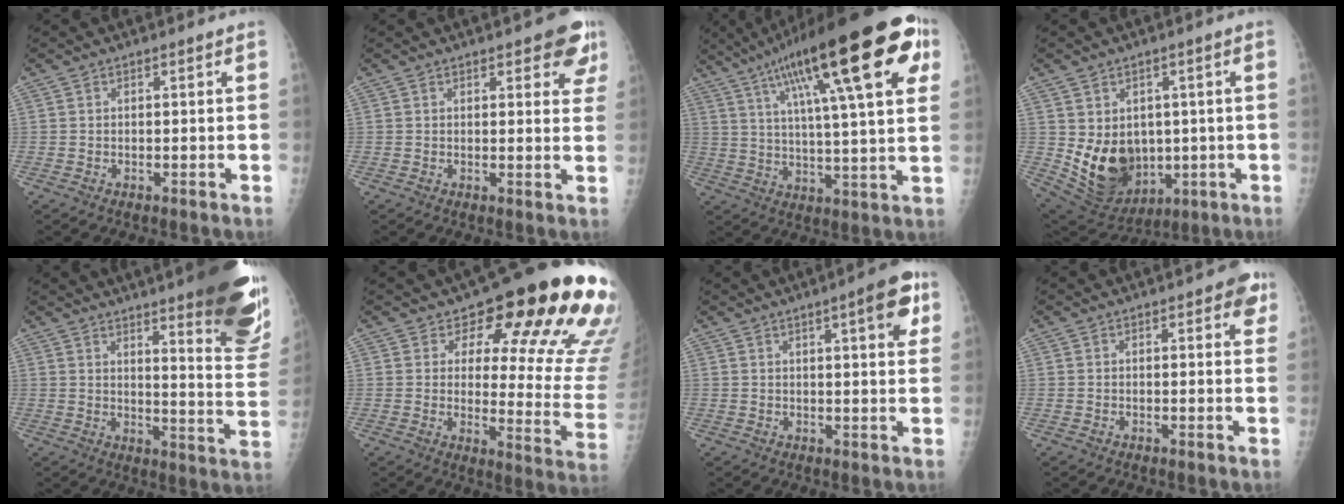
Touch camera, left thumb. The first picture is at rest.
{"total": 6.9, "force": [4.1, 2.8, 4.8], "torque": [-0.021, -0.013, 0.042]}
{"total": 28.5, "force": [13.0, 6.9, 24.4], "torque": [-0.369, 0.002, 0.198]}
{"total": 13.6, "force": [-0.4, 10.7, 8.5], "torque": [-0.104, -0.012, 0.030]}
{"total": 23.5, "force": [15.9, 4.2, 16.8], "torque": [-0.189, -0.098, 0.198]}
{"total": 20.7, "force": [13.6, 7.9, 13.5], "torque": [-0.123, -0.089, 0.162]}
{"total": 7.7, "force": [3.4, 1.7, 6.7], "torque": [-0.076, -0.008, 0.040]}
{"total": 3.8, "force": [1.8, 1.7, 2.9], "torque": [-0.013, -0.002, 0.012]}